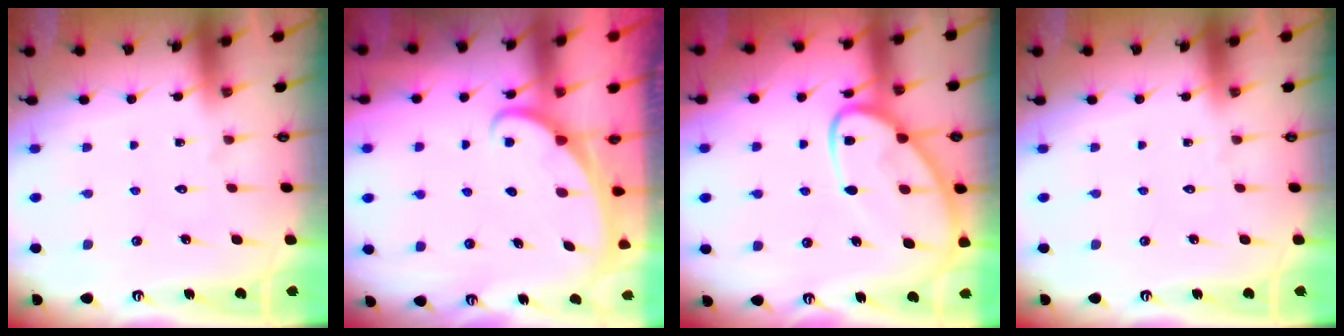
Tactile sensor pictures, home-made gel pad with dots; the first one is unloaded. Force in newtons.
{"total": 1.8, "press": 1.7, "slide": 0.1}
{"total": 12.8, "press": 12.7, "slide": 1.1}
{"total": 0.0}